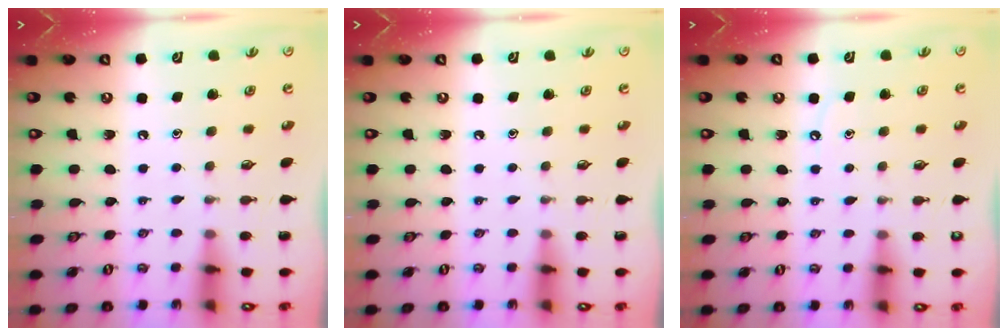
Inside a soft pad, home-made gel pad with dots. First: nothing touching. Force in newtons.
{"total": 0.0}
{"total": 4.5, "press": 4.4, "slide": 0.4}